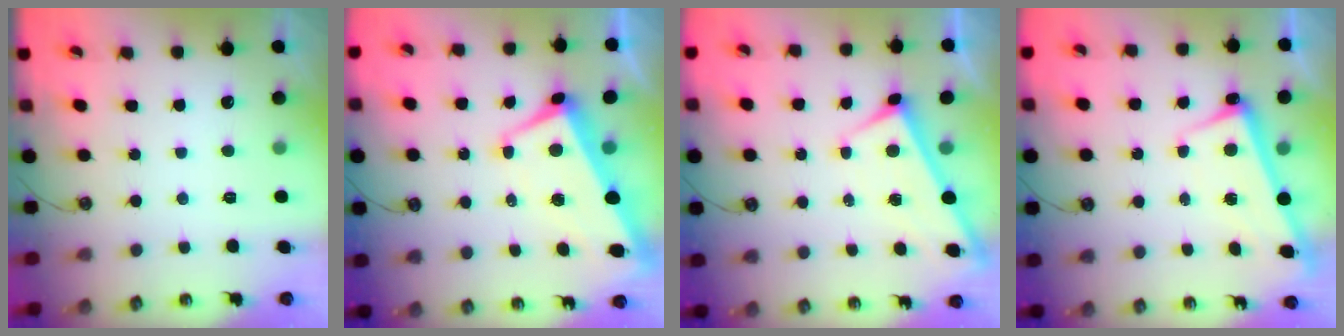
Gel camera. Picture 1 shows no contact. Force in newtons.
{"total": 1.7, "press": 1.1, "slide": 1.3}
{"total": 1.6, "press": 1.6, "slide": 0.1}
{"total": 2.4, "press": 2.3, "slide": 0.5}